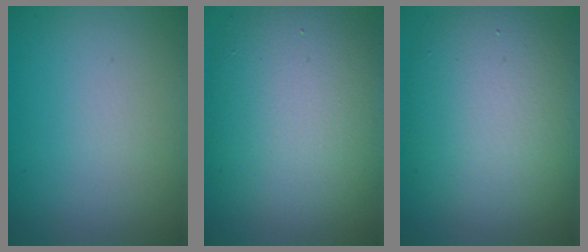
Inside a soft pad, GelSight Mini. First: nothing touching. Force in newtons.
{"total": 10.0, "press": 10.0, "slide": 0.4}
{"total": 9.2, "press": 9.2, "slide": 0.3}